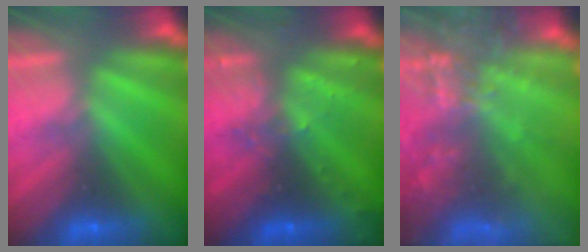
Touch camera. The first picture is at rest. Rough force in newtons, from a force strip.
{"total": 3.0}
{"total": 7.4}